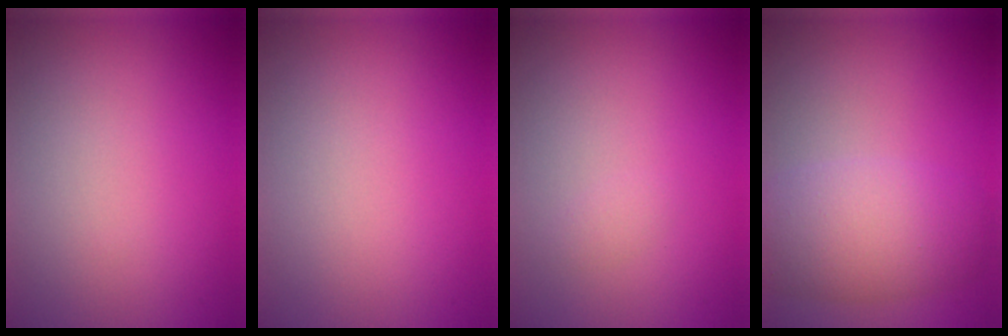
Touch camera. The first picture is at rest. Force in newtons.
{"total": 0.0}
{"total": 0.6, "press": 0.6, "slide": 0.1}
{"total": 5.5, "press": 5.5, "slide": 0.4}